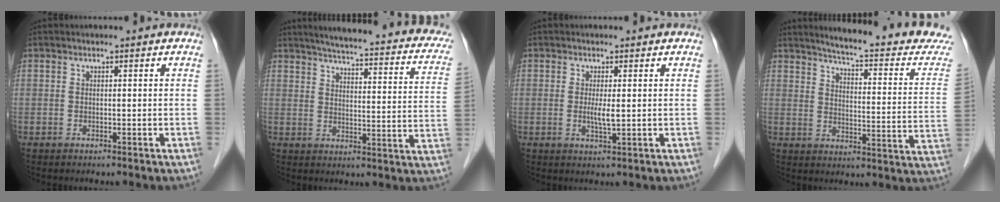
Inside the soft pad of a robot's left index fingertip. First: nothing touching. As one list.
[{"total": 23.7, "force": [19.5, 4.1, 12.8], "torque": [-0.161, -0.012, 0.219]}, {"total": 2.3, "force": [0.0, 0.2, 2.3], "torque": [-0.049, -0.008, 0.001]}, {"total": 19.8, "force": [18.4, 0.7, 7.5], "torque": [-0.099, -0.088, 0.213]}]